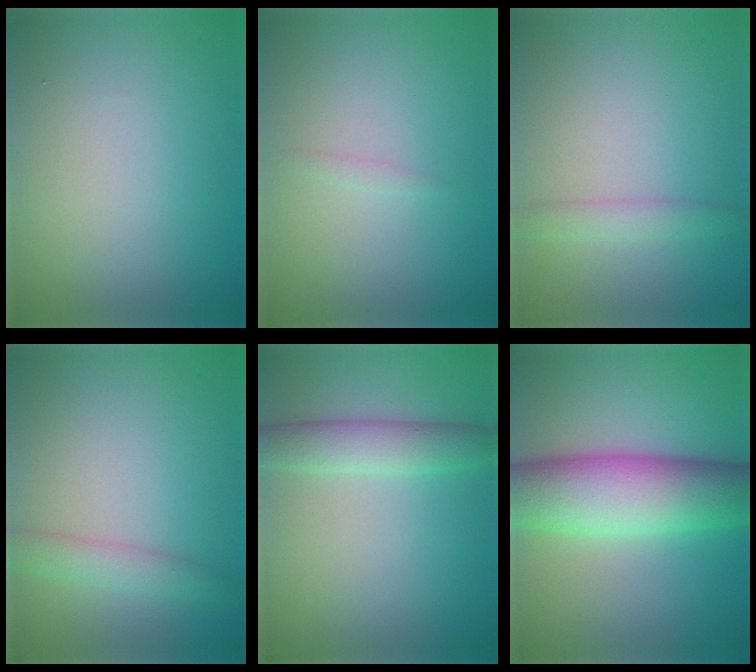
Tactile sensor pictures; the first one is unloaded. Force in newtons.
{"total": 0.6, "press": 0.6, "slide": 0.1}
{"total": 1.8, "press": 1.8, "slide": 0.1}
{"total": 2.2, "press": 2.2, "slide": 0.1}
{"total": 3.5, "press": 3.5, "slide": 0.3}
{"total": 10.1, "press": 10.1, "slide": 0.2}